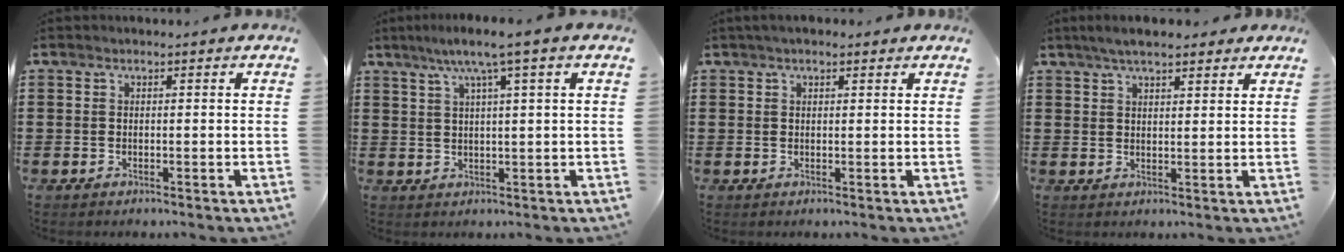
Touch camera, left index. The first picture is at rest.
{"total": 4.9, "force": [2.3, -0.3, 4.3], "torque": [-0.089, 0.002, 0.034]}
{"total": 1.4, "force": [0.9, 0.6, 0.9], "torque": [-0.018, 0.006, 0.017]}
{"total": 4.6, "force": [3.7, 1.3, 2.5], "torque": [-0.056, 0.003, 0.068]}